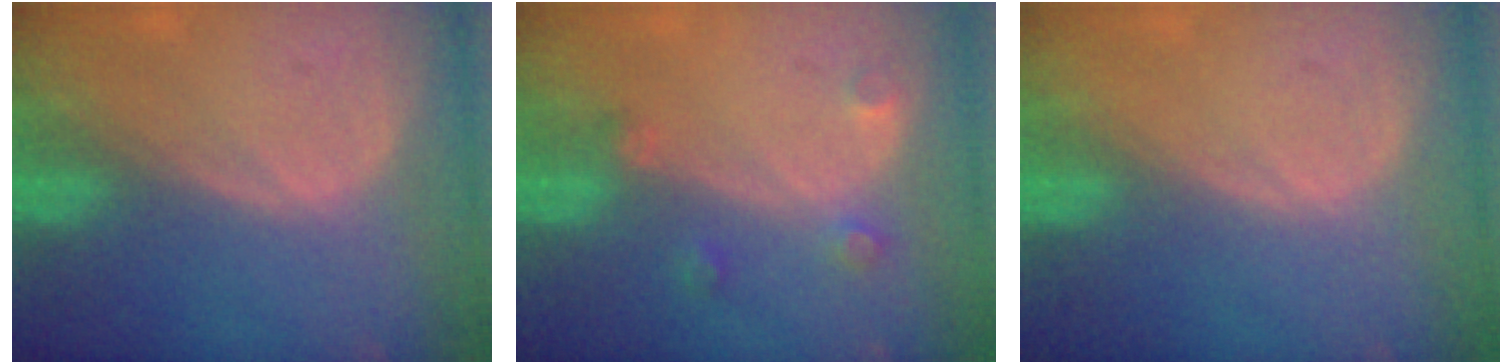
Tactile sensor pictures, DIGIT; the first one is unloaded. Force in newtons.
{"total": 2.6, "press": 2.6, "slide": 0.4}
{"total": 0.0}